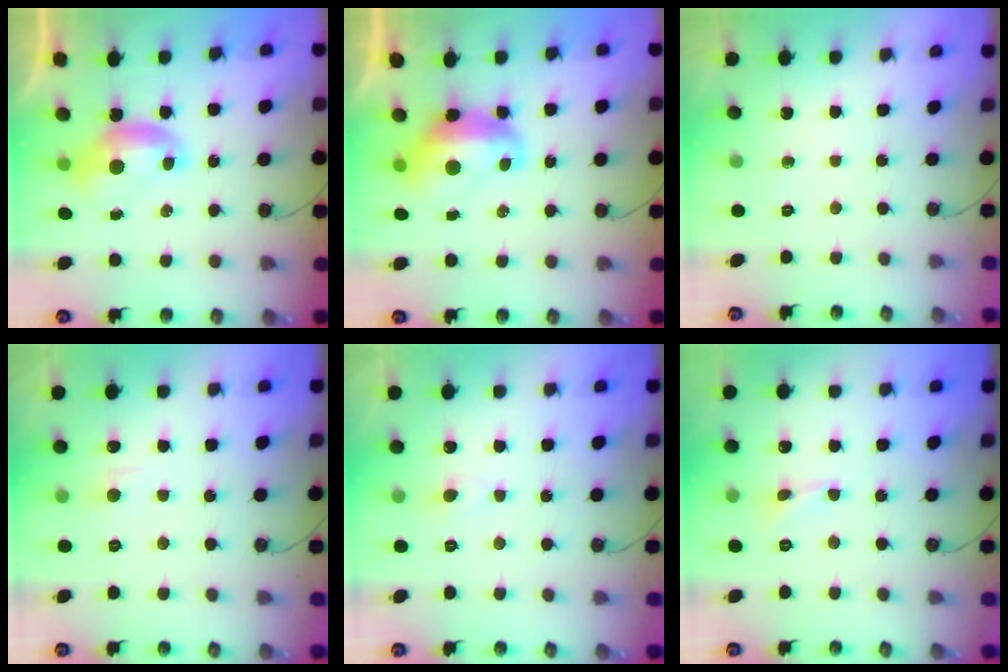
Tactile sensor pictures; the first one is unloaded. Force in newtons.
{"total": 2.2, "press": 2.1, "slide": 0.6}
{"total": 0.0}
{"total": 1.2, "press": 0.9, "slide": 0.7}
{"total": 1.8, "press": 1.7, "slide": 0.7}
{"total": 1.9, "press": 1.8, "slide": 0.6}